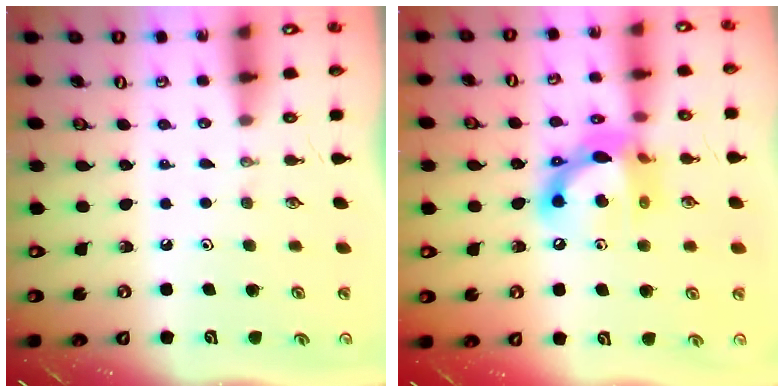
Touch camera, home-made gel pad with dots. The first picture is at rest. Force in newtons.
{"total": 14.7, "press": 14.7, "slide": 0.9}